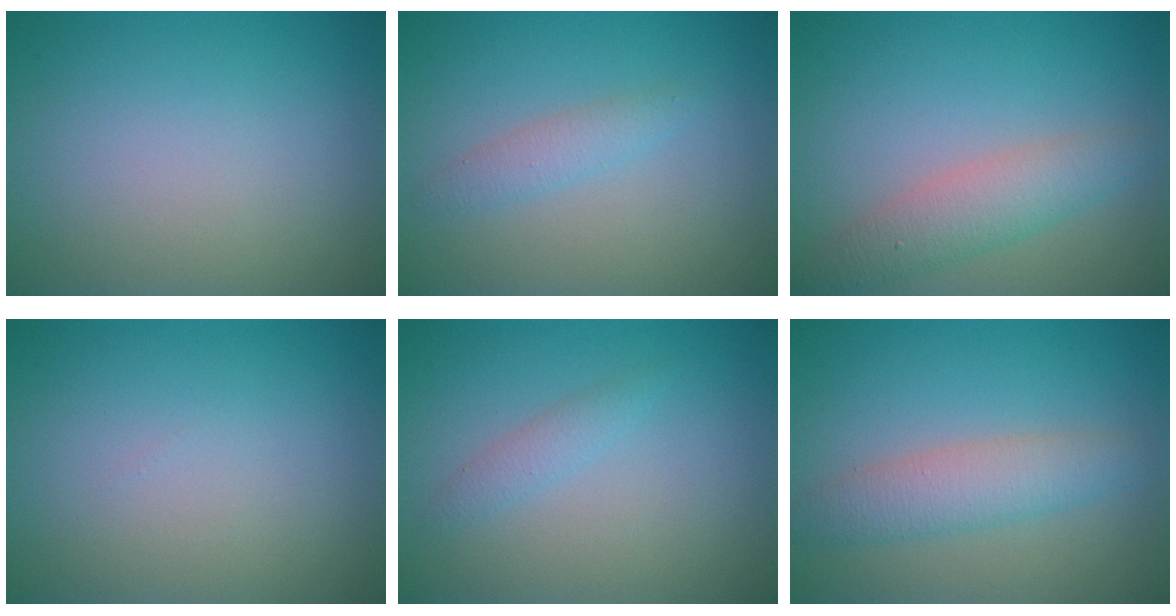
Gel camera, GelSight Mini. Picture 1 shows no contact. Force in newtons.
{"total": 1.6, "press": 1.6, "slide": 0.1}
{"total": 3.4, "press": 3.4, "slide": 0.0}
{"total": 0.0}
{"total": 1.3, "press": 1.3, "slide": 0.0}
{"total": 3.5, "press": 3.5, "slide": 0.0}